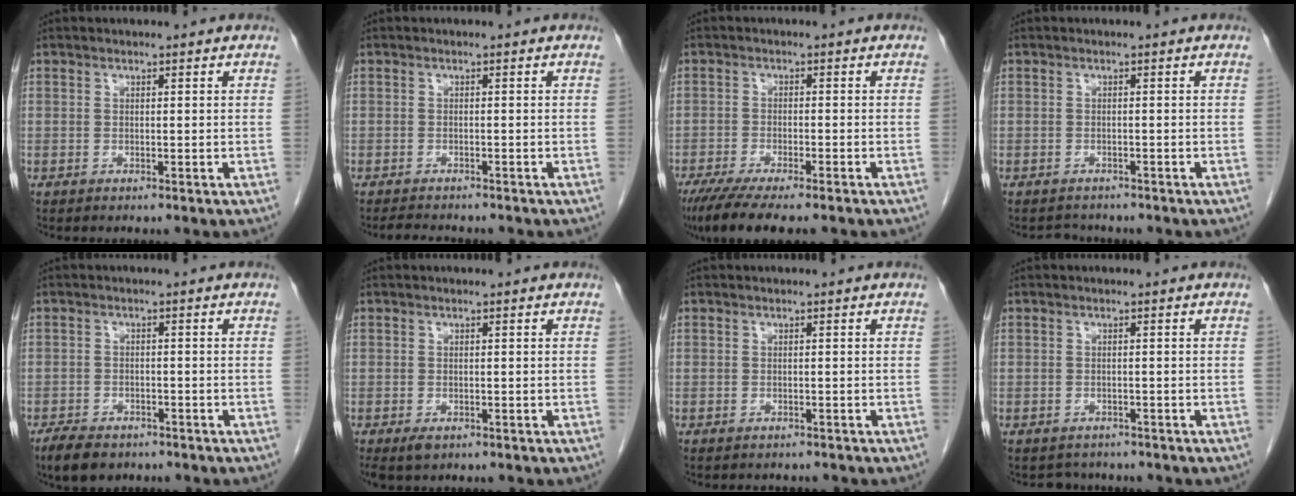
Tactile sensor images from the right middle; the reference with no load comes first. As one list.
[{"total": 3.6, "force": [-3.3, 0.7, 1.2], "torque": [-0.021, -0.010, -0.049]}, {"total": 10.2, "force": [-8.1, 1.5, 6.1], "torque": [-0.093, -0.020, -0.124]}, {"total": 2.0, "force": [-1.9, 0.8, -0.3], "torque": [-0.001, -0.004, -0.028]}, {"total": 5.5, "force": [-4.1, 2.7, 2.4], "torque": [-0.042, -0.004, -0.061]}, {"total": 2.0, "force": [-1.1, 1.0, 1.3], "torque": [-0.025, -0.003, -0.010]}, {"total": 2.1, "force": [-1.9, 0.8, 0.2], "torque": [-0.009, -0.002, -0.024]}, {"total": 2.5, "force": [-2.2, 1.2, -0.3], "torque": [-0.003, 0.000, -0.033]}]